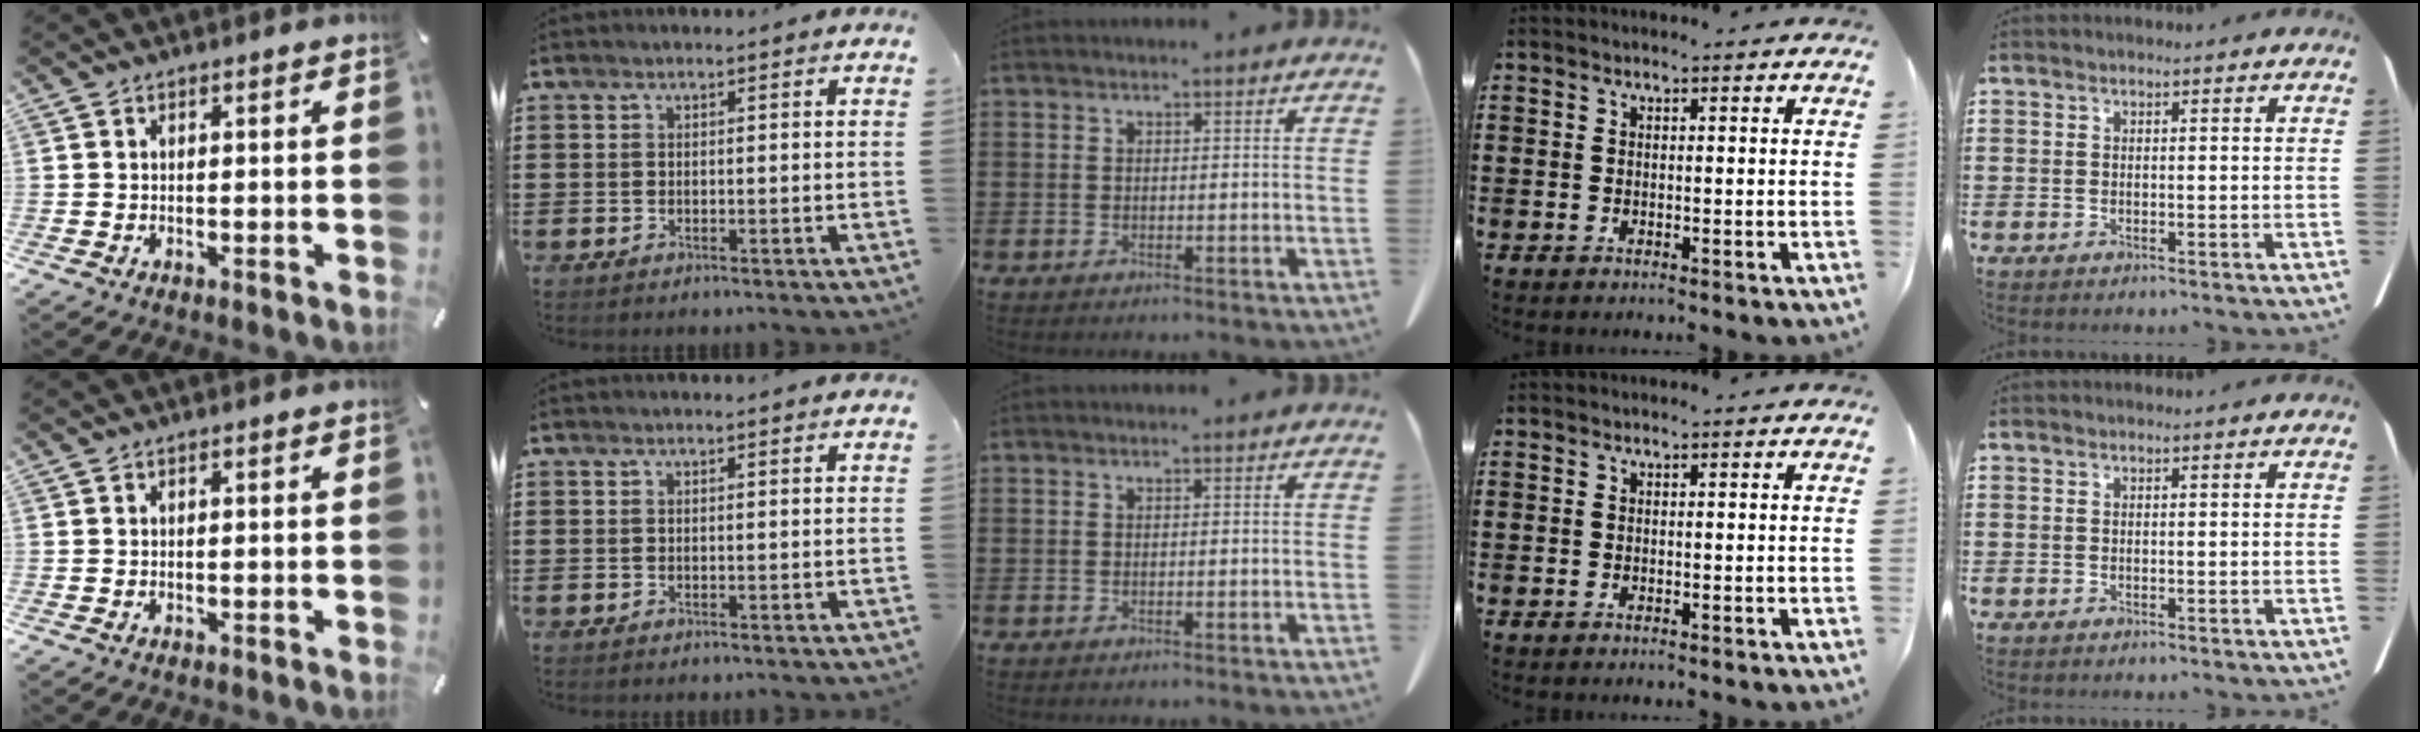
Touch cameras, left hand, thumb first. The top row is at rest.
{}